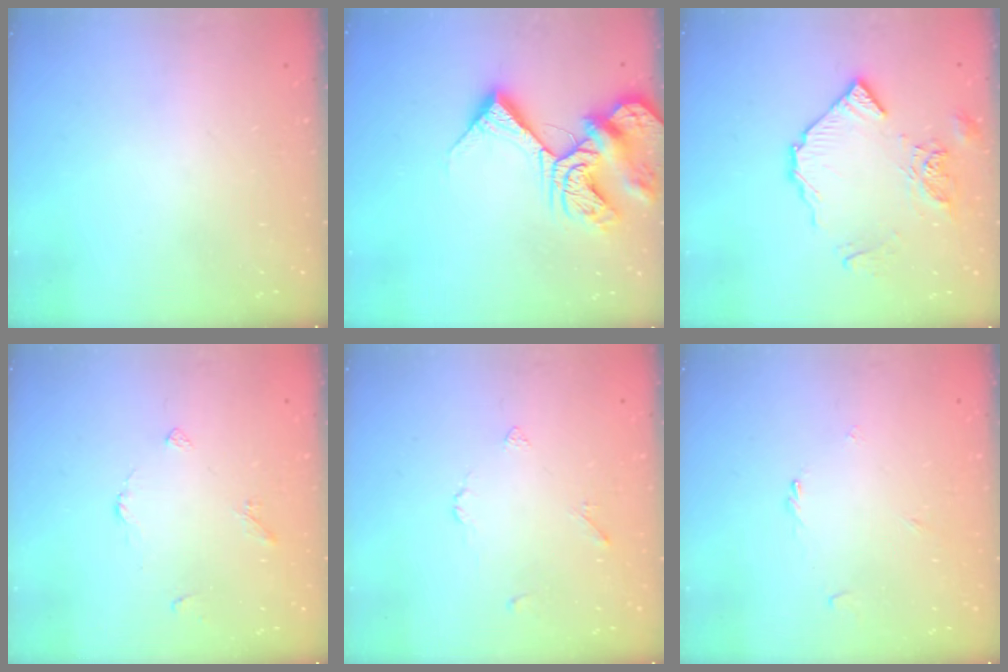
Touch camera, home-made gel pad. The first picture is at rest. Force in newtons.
{"total": 13.4, "press": 13.4, "slide": 1.5}
{"total": 11.8, "press": 11.7, "slide": 1.1}
{"total": 4.0, "press": 4.0, "slide": 0.6}
{"total": 2.7, "press": 2.7, "slide": 0.5}
{"total": 1.2, "press": 1.2, "slide": 0.4}